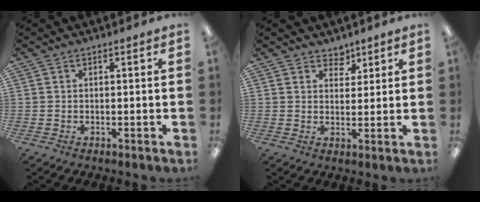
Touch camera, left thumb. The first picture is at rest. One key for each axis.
{"total": 3.9, "fx": 3.1, "fy": 2.3, "fz": 0.3, "tx": 0.009, "ty": -0.018, "tz": 0.054}